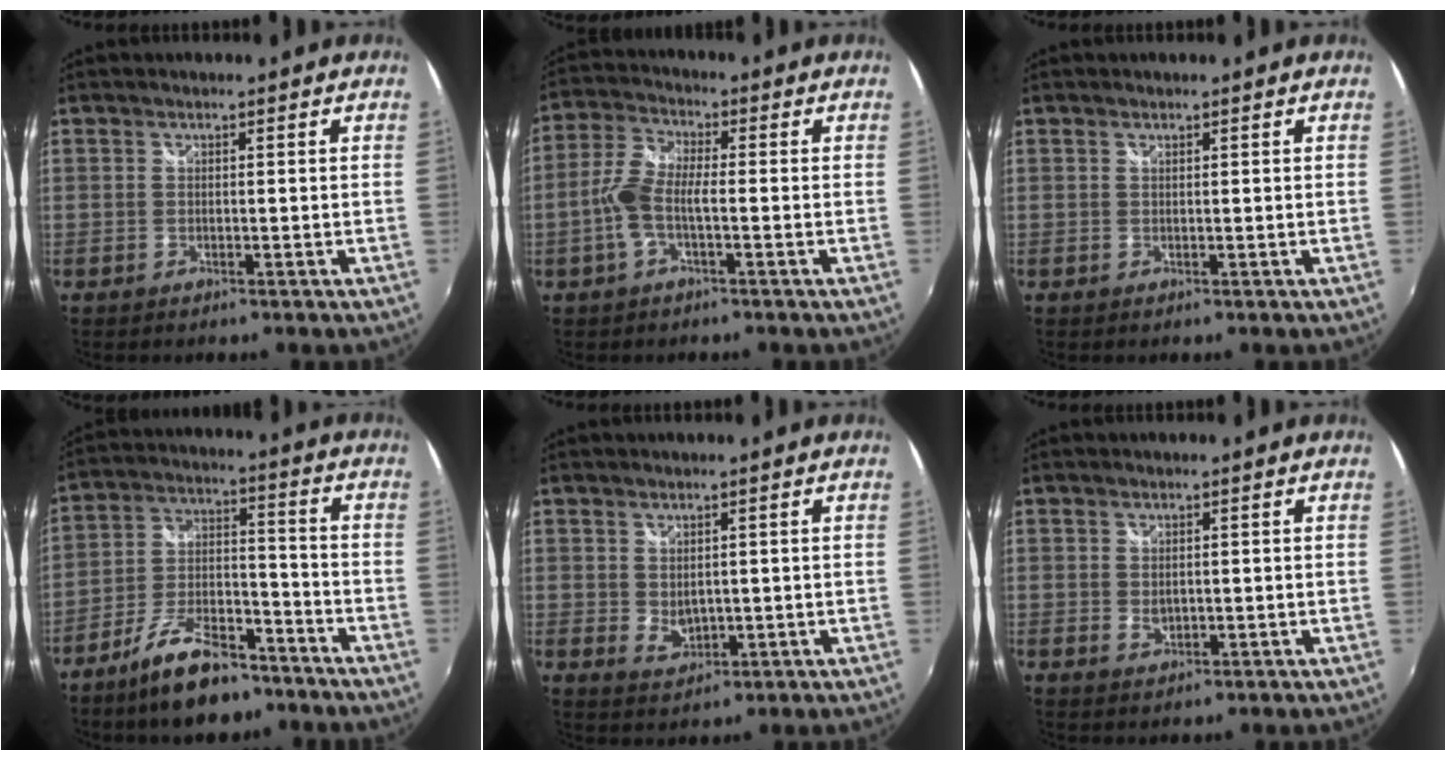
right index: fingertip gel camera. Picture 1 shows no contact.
{"total": 6.8, "force": [-1.8, 2.0, 6.3], "torque": [-0.145, 0.011, -0.039]}
{"total": 0.0}
{"total": 13.6, "force": [-9.9, 5.3, 7.7], "torque": [-0.148, 0.013, -0.164]}
{"total": 3.2, "force": [0.6, 2.4, 2.1], "torque": [-0.031, -0.005, 0.016]}
{"total": 1.9, "force": [0.1, 1.5, 1.2], "torque": [-0.019, -0.002, 0.004]}